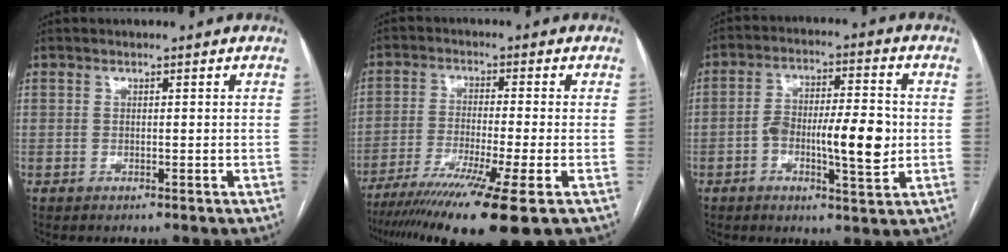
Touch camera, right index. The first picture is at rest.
{"total": 15.0, "force": [-10.1, -1.0, 11.1], "torque": [-0.183, -0.044, -0.165]}
{"total": 10.5, "force": [-1.6, 2.8, 10.0], "torque": [-0.167, 0.013, -0.025]}